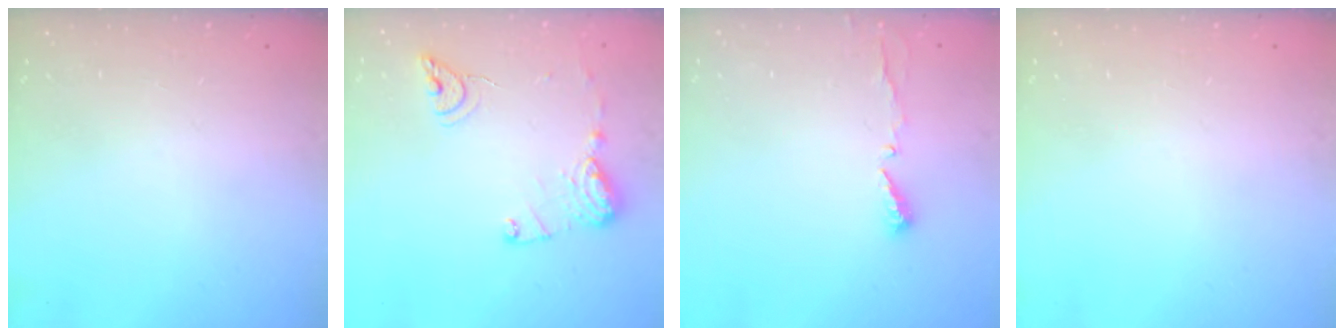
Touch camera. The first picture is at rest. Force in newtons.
{"total": 12.2, "press": 12.2, "slide": 1.0}
{"total": 4.8, "press": 4.8, "slide": 0.3}
{"total": 0.0}